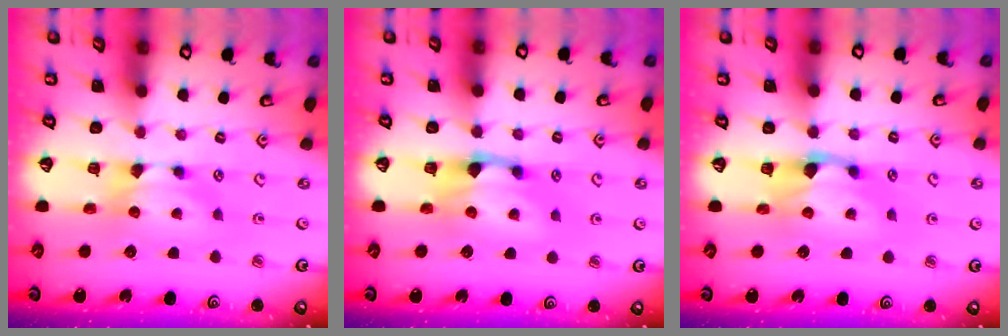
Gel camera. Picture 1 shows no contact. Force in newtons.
{"total": 2.5, "press": 2.0, "slide": 1.5}
{"total": 1.6, "press": 0.6, "slide": 1.5}